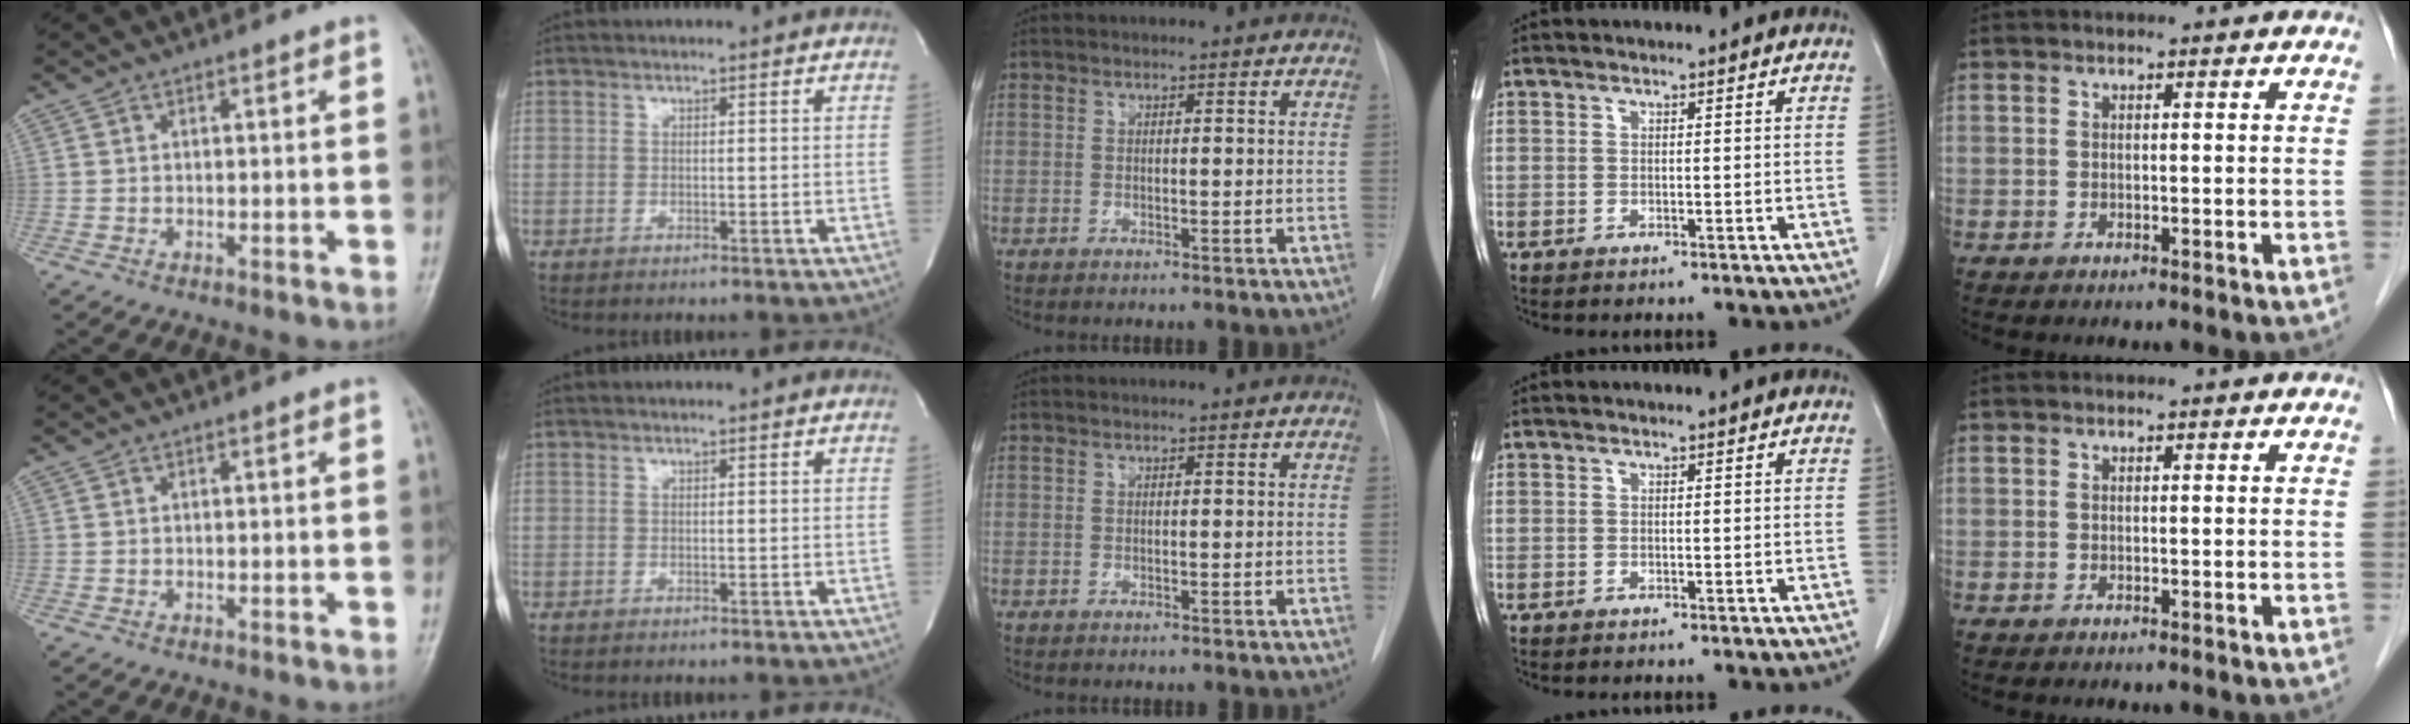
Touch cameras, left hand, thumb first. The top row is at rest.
{}